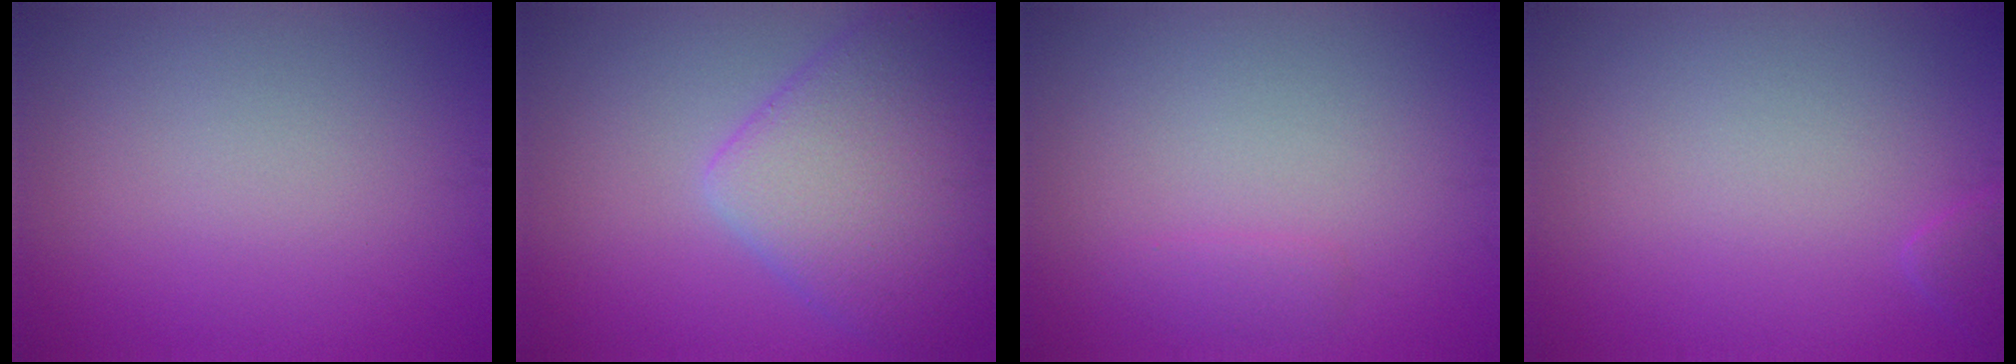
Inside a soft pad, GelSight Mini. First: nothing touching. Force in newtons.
{"total": 8.0, "press": 8.0, "slide": 0.4}
{"total": 0.8, "press": 0.8, "slide": 0.1}
{"total": 0.9, "press": 0.9, "slide": 0.1}